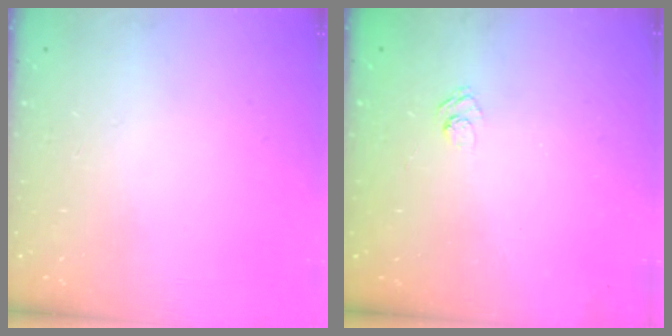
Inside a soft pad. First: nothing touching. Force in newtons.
{"total": 2.4, "press": 2.0, "slide": 1.3}